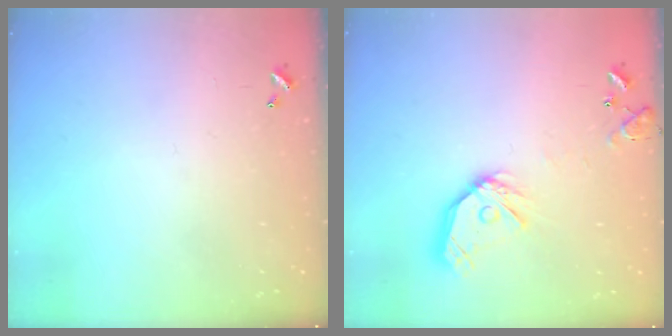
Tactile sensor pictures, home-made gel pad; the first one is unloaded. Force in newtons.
{"total": 15.3, "press": 15.1, "slide": 2.1}